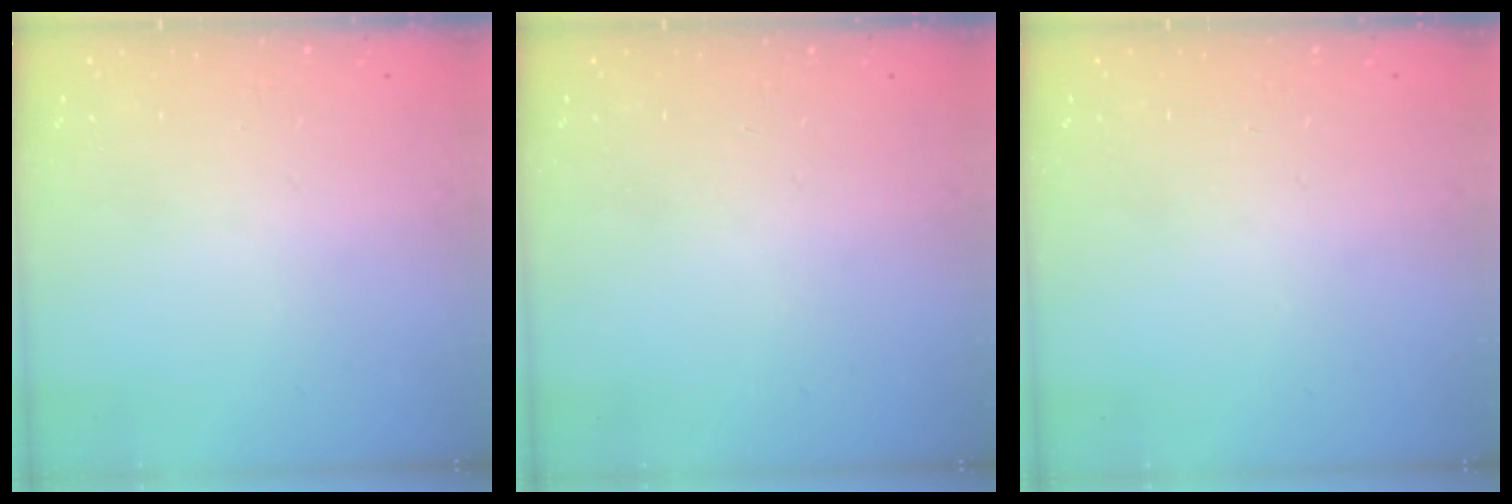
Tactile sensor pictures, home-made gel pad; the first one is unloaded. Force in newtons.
{"total": 0.0}
{"total": 0.0}